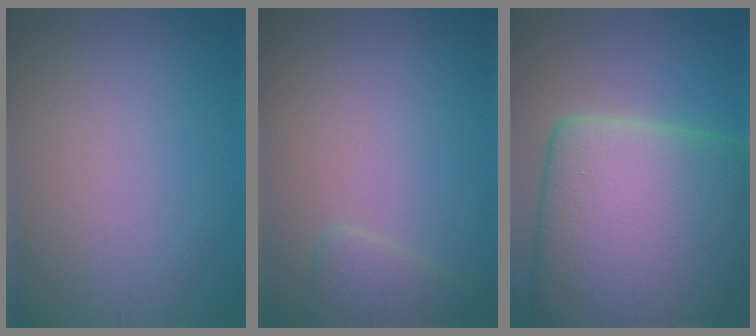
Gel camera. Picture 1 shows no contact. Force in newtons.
{"total": 1.9, "press": 1.9, "slide": 0.2}
{"total": 19.9, "press": 19.8, "slide": 1.3}